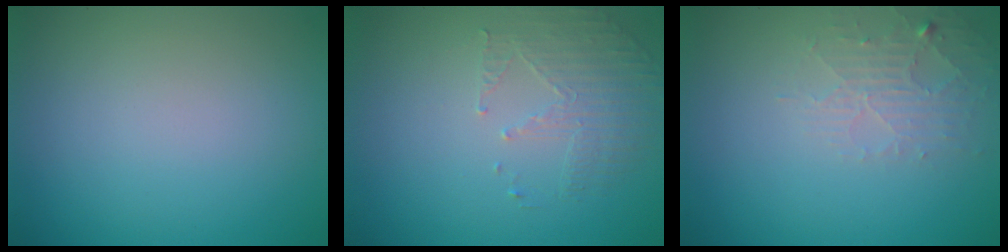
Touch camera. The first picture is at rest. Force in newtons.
{"total": 1.8, "press": 1.1, "slide": 1.4}
{"total": 2.2, "press": 2.2, "slide": 0.5}